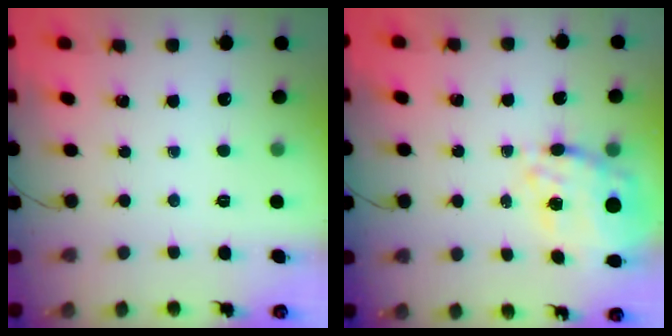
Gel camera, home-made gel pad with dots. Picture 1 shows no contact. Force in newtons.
{"total": 11.2, "press": 10.4, "slide": 4.3}